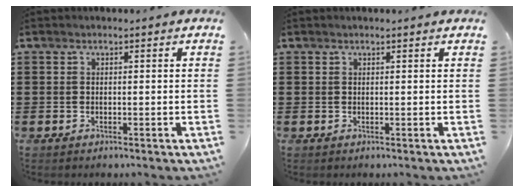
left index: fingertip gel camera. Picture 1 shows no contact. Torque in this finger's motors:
{"motor_torque": [1.33, -0.80, -0.04, -0.05]}